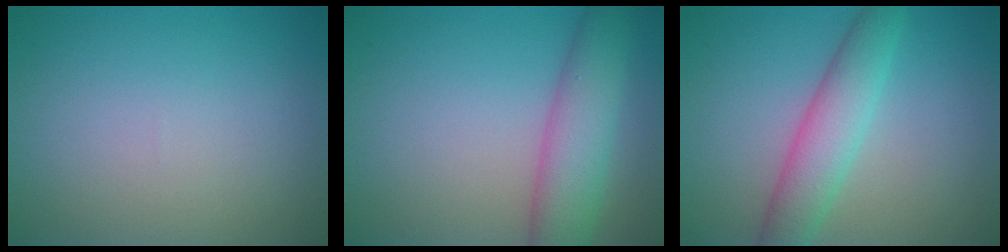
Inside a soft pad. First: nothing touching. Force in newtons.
{"total": 5.7, "press": 5.7, "slide": 0.2}
{"total": 4.6, "press": 4.6, "slide": 0.1}